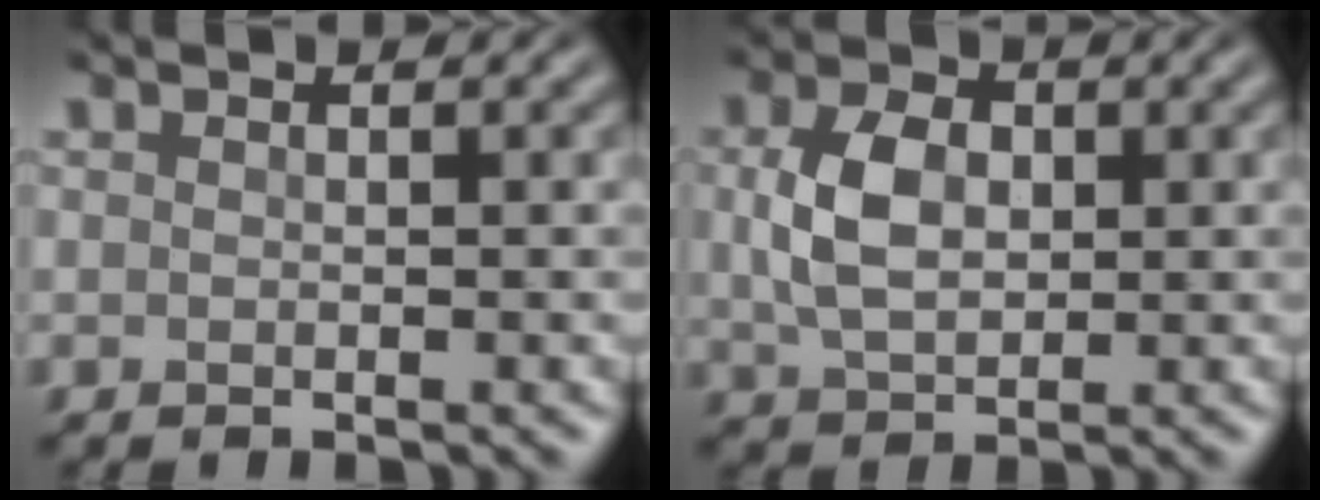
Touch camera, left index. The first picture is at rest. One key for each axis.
{"total": 4.7, "fx": 0.6, "fy": 3.2, "fz": 3.4, "tx": -0.077, "ty": 0.002, "tz": 0.010}